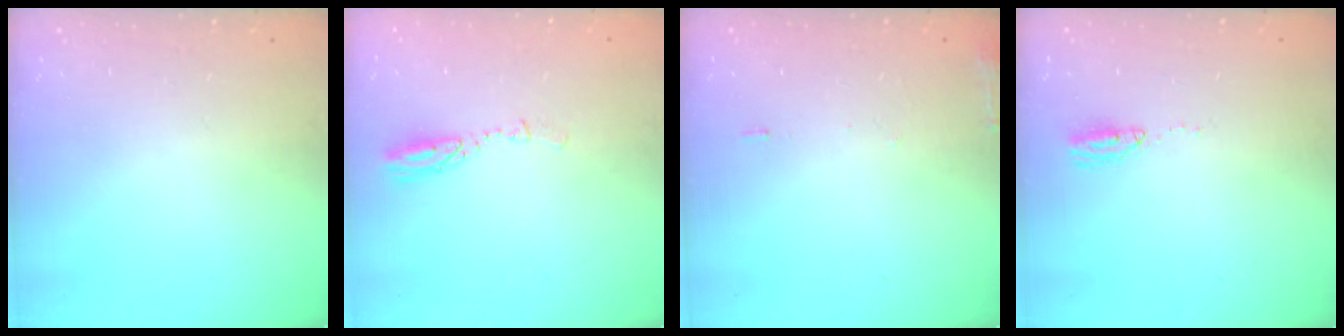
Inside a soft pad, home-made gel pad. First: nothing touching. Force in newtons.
{"total": 3.6, "press": 3.5, "slide": 0.4}
{"total": 5.9, "press": 5.7, "slide": 1.6}
{"total": 9.3, "press": 5.1, "slide": 7.7}